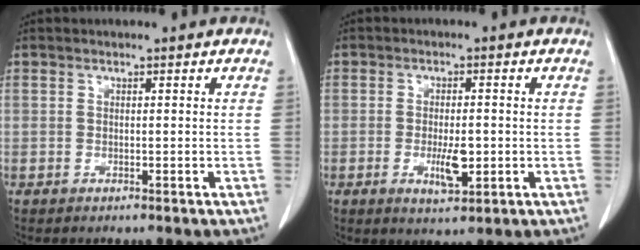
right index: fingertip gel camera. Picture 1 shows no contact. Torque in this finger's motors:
{"motor_torque": [0.22, -0.02, 0.00, 0.05]}